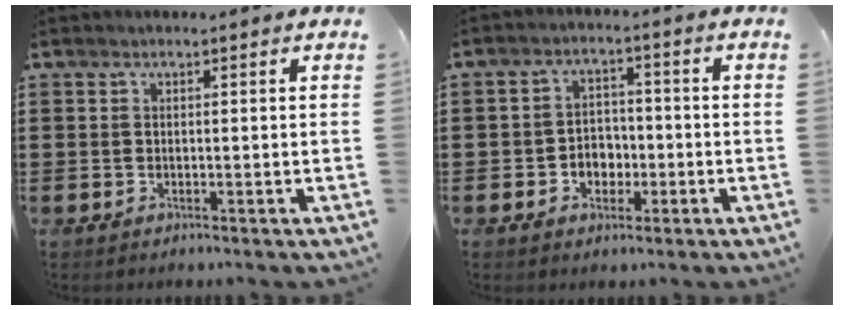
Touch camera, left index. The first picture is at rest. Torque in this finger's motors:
{"motor_torque": [0.24, 0.09, 0.30, 0.07]}